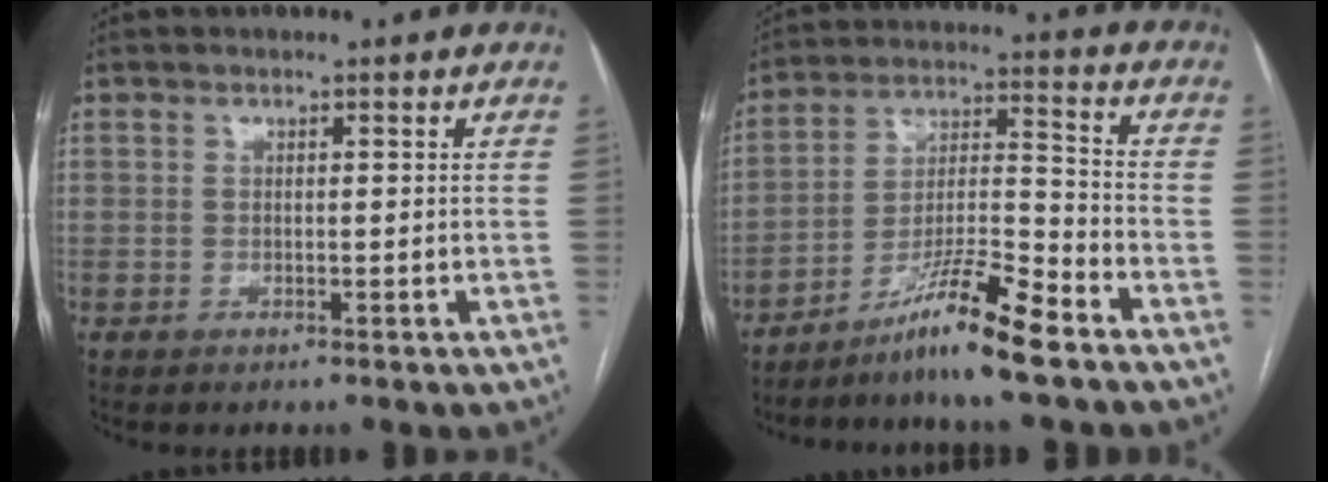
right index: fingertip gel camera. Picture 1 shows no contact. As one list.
[{"total": 11.0, "force": [-8.0, -0.2, 7.5], "torque": [-0.139, -0.011, -0.147]}]